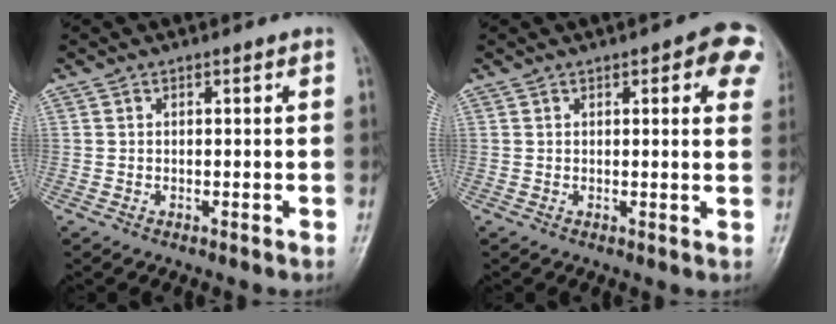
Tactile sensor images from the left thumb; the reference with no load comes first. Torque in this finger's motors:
{"motor_torque": [0.09, 0.09, 0.15, 0.21, 0.10]}